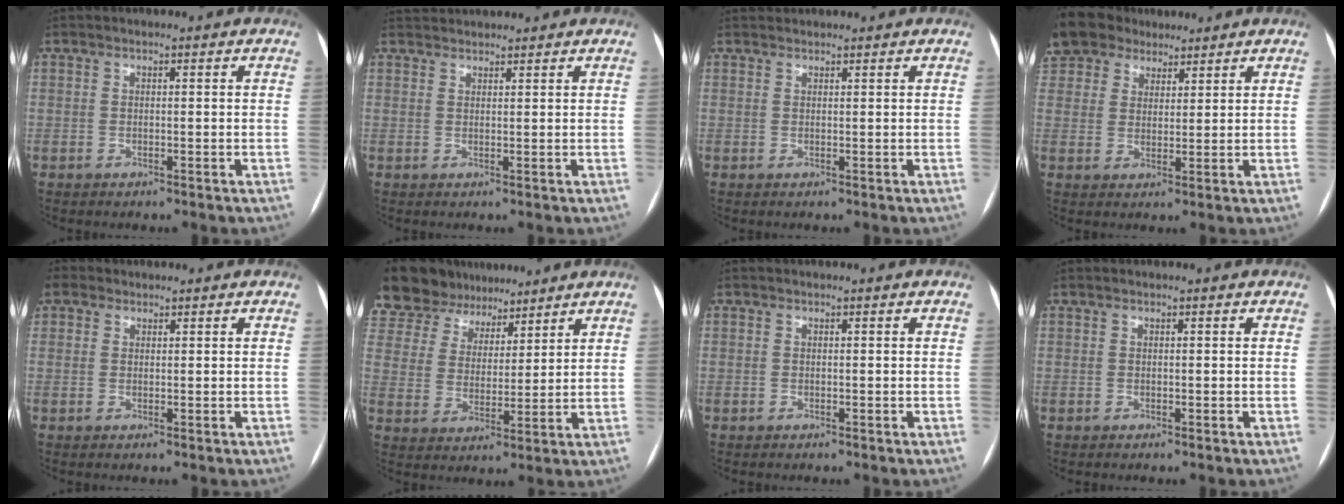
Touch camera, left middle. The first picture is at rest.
{"total": 4.4, "force": [4.3, 0.7, 0.8], "torque": [-0.014, 0.039, 0.070]}
{"total": 2.6, "force": [2.5, 0.5, 0.4], "torque": [-0.008, 0.034, 0.041]}
{"total": 12.0, "force": [8.8, 7.6, 3.1], "torque": [-0.089, 0.044, 0.169]}
{"total": 2.0, "force": [1.1, 1.6, 0.4], "torque": [-0.008, 0.014, 0.018]}
{"total": 18.0, "force": [15.0, 8.3, 5.3], "torque": [-0.137, 0.044, 0.265]}
{"total": 0.0}
{"total": 0.0}